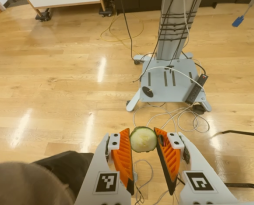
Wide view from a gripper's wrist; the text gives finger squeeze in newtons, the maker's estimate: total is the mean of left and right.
{"total": 7.5, "left": 7.3, "right": 7.8}